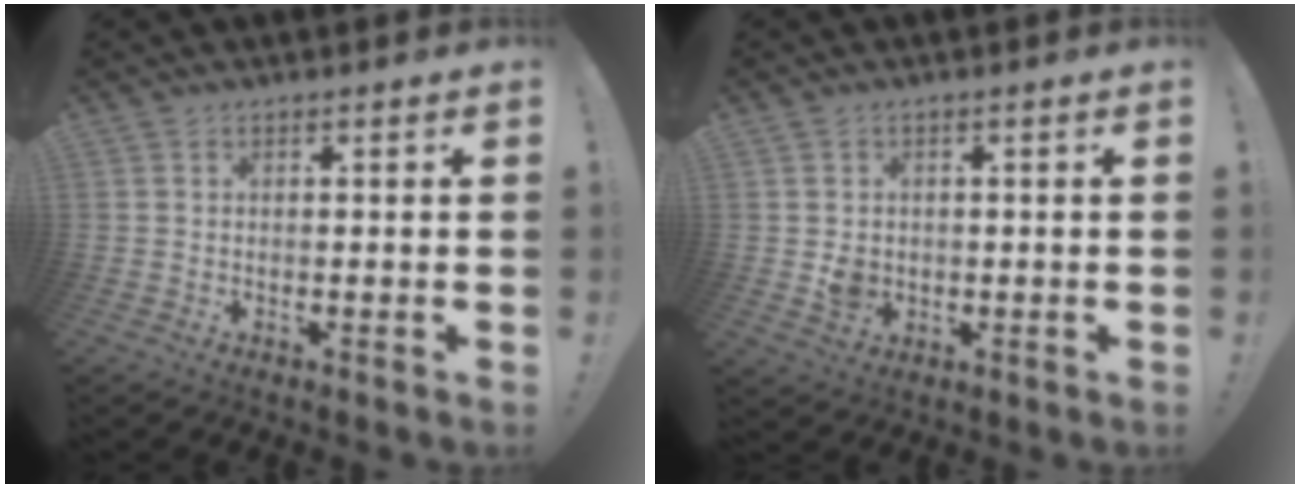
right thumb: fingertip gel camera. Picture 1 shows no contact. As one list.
[{"total": 4.4, "force": [-0.1, 3.9, 1.9], "torque": [-0.019, -0.002, 0.000]}]